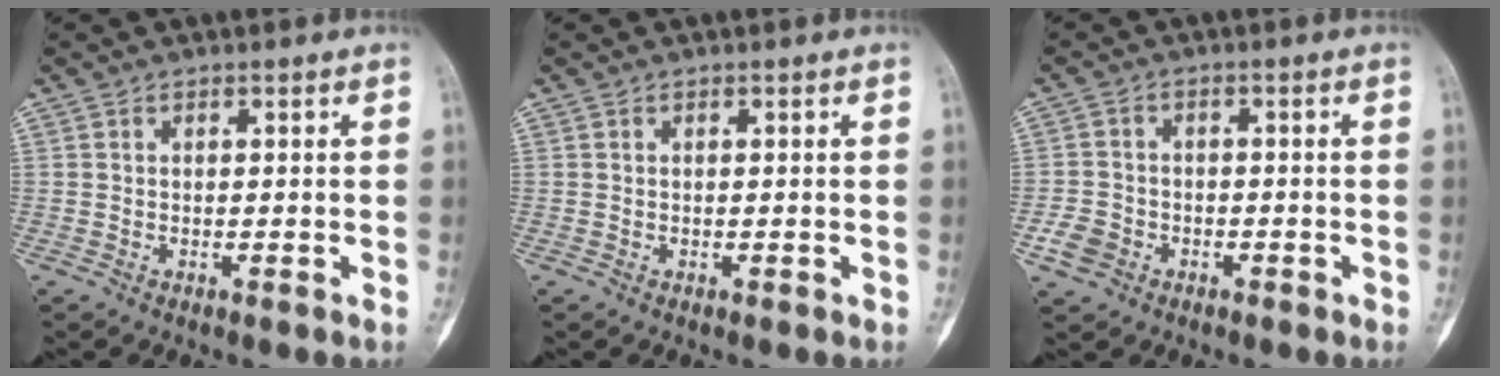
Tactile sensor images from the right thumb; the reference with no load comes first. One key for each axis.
{"total": 0.0}
{"total": 4.8, "fx": -2.3, "fy": 3.9, "fz": 1.7, "tx": -0.024, "ty": 0.018, "tz": -0.041}